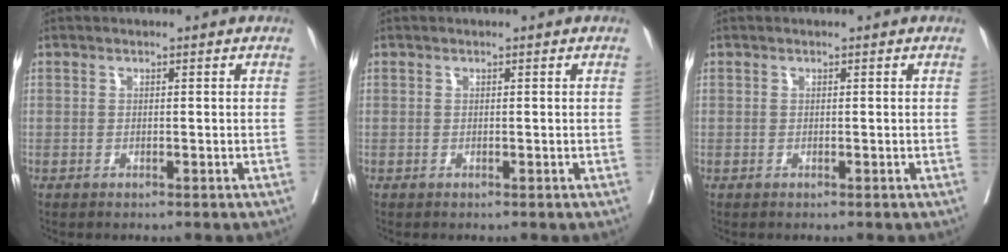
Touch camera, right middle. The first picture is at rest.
{"total": 0.0}
{"total": 0.0}